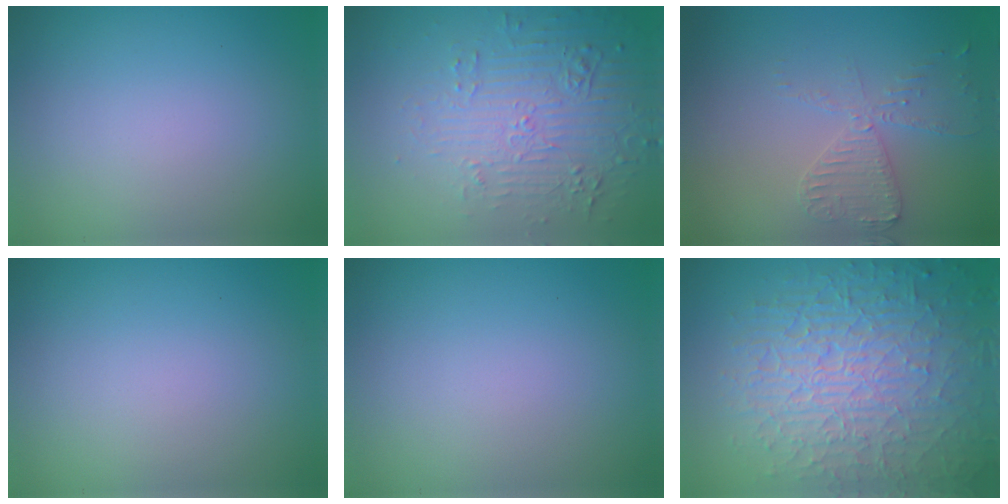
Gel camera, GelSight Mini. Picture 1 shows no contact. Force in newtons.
{"total": 5.5, "press": 3.6, "slide": 4.1}
{"total": 3.1, "press": 2.8, "slide": 1.3}
{"total": 0.0}
{"total": 0.0}
{"total": 10.1, "press": 6.6, "slide": 7.7}